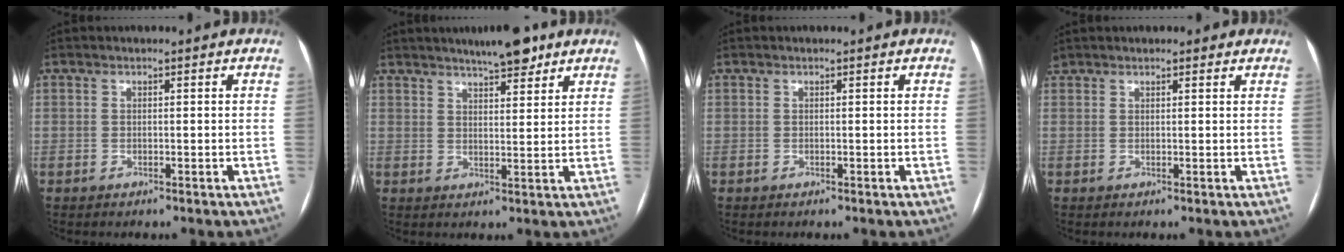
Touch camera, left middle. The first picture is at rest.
{"total": 6.8, "force": [5.3, 1.5, 4.1], "torque": [-0.063, 0.010, 0.080]}
{"total": 0.0}
{"total": 2.9, "force": [2.4, 1.4, 0.8], "torque": [-0.009, 0.023, 0.035]}